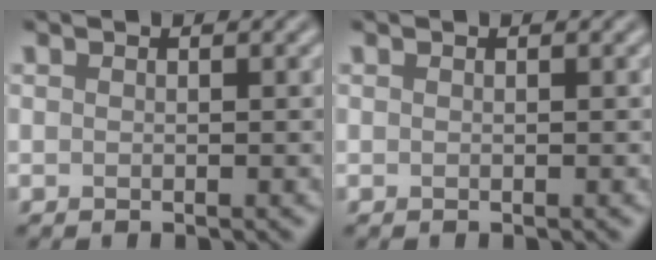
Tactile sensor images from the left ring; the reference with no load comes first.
{"total": 0.0}